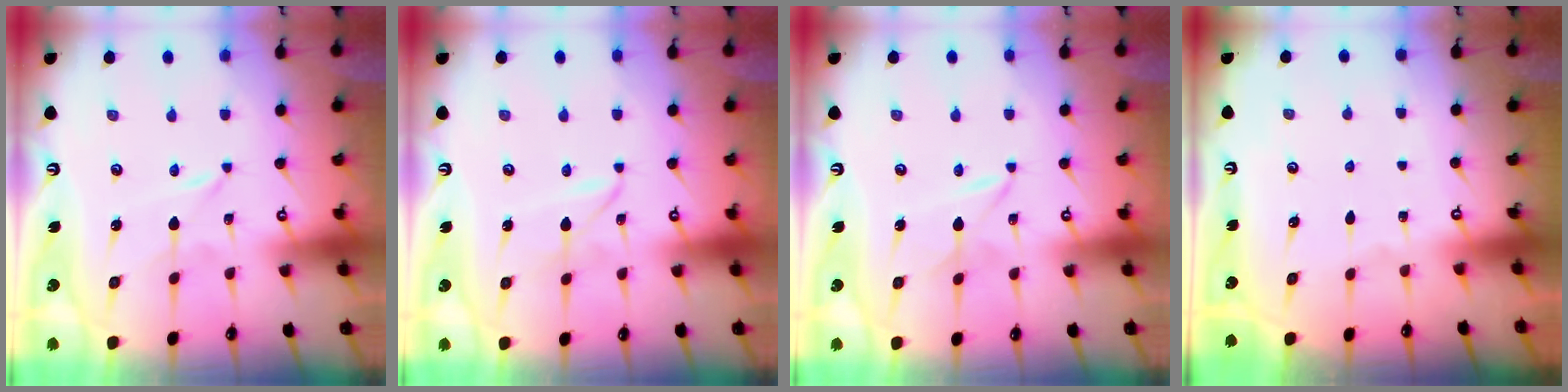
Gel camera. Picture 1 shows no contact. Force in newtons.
{"total": 1.9, "press": 1.9, "slide": 0.2}
{"total": 2.5, "press": 2.5, "slide": 0.4}
{"total": 0.0}